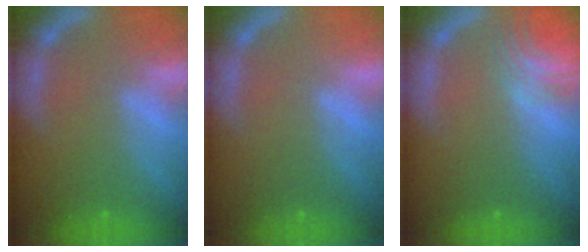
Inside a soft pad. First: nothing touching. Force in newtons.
{"total": 0.0}
{"total": 4.5}